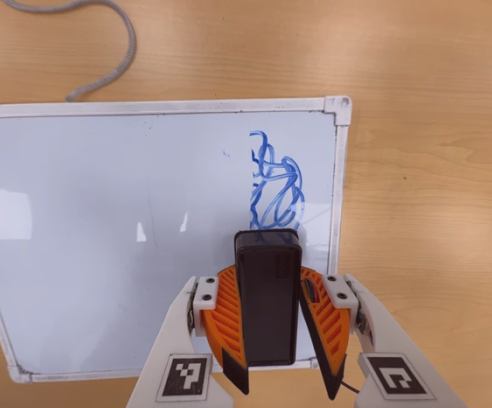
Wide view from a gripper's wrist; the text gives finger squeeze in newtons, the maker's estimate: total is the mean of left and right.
{"total": 7.7, "left": 8.4, "right": 7.0}